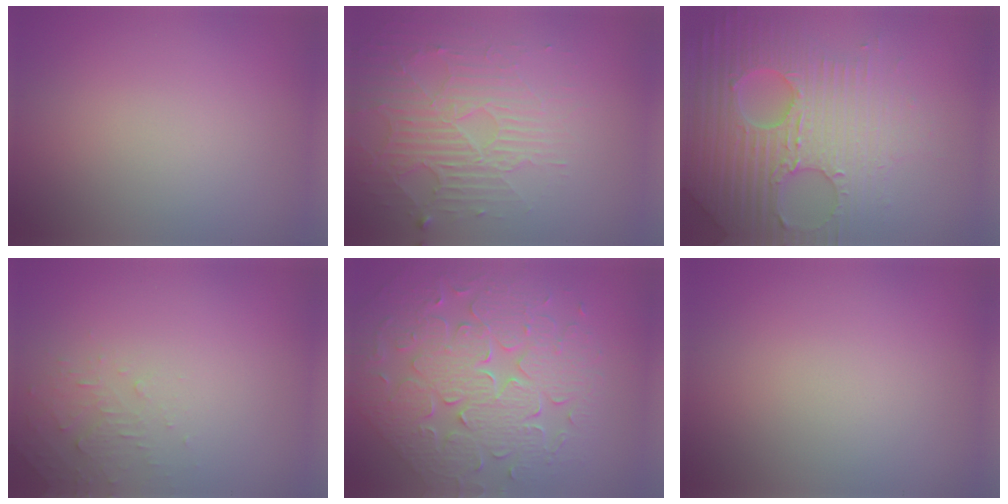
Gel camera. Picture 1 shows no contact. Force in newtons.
{"total": 4.1, "press": 3.4, "slide": 2.3}
{"total": 7.1, "press": 6.8, "slide": 1.8}
{"total": 1.7, "press": 1.7, "slide": 0.2}
{"total": 9.5, "press": 6.7, "slide": 6.6}
{"total": 0.0}